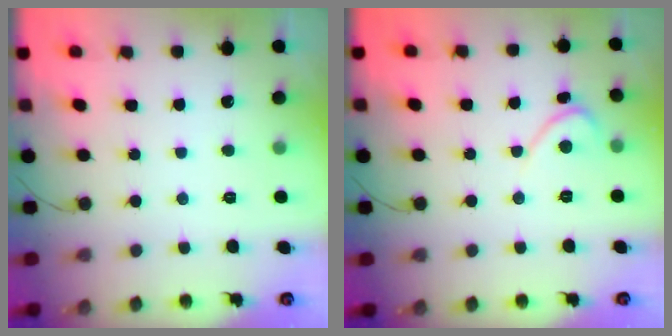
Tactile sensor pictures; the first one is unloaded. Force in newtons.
{"total": 2.3, "press": 2.3, "slide": 0.1}